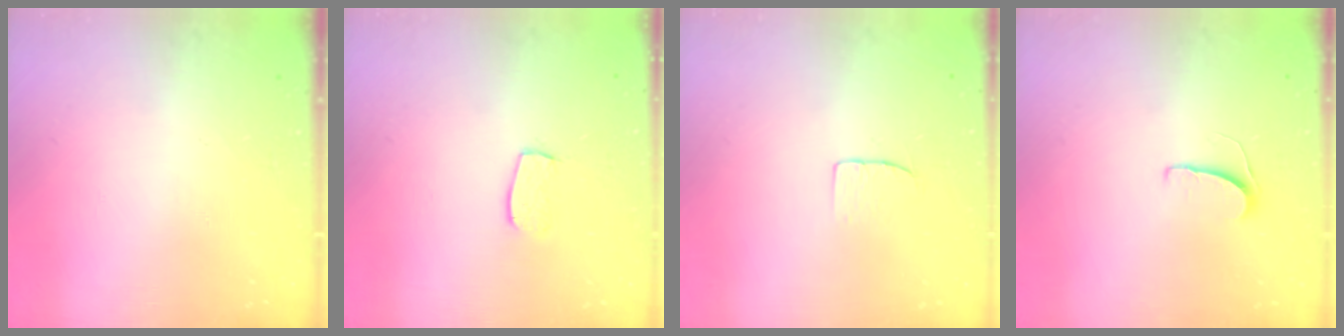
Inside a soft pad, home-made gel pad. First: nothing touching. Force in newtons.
{"total": 5.5, "press": 5.5, "slide": 0.3}
{"total": 3.9, "press": 3.9, "slide": 0.3}
{"total": 5.4, "press": 5.4, "slide": 0.4}